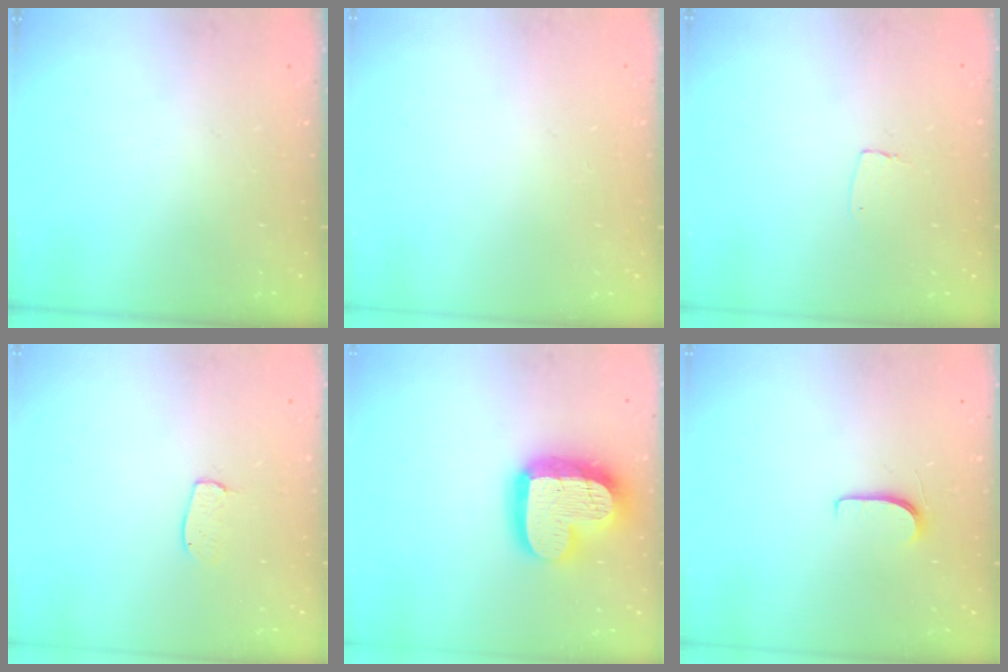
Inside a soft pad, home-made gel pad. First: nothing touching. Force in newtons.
{"total": 0.8, "press": 0.4, "slide": 0.7}
{"total": 3.5, "press": 3.5, "slide": 0.2}
{"total": 4.5, "press": 4.5, "slide": 0.3}
{"total": 20.3, "press": 20.3, "slide": 1.8}
{"total": 5.1, "press": 5.1, "slide": 0.6}